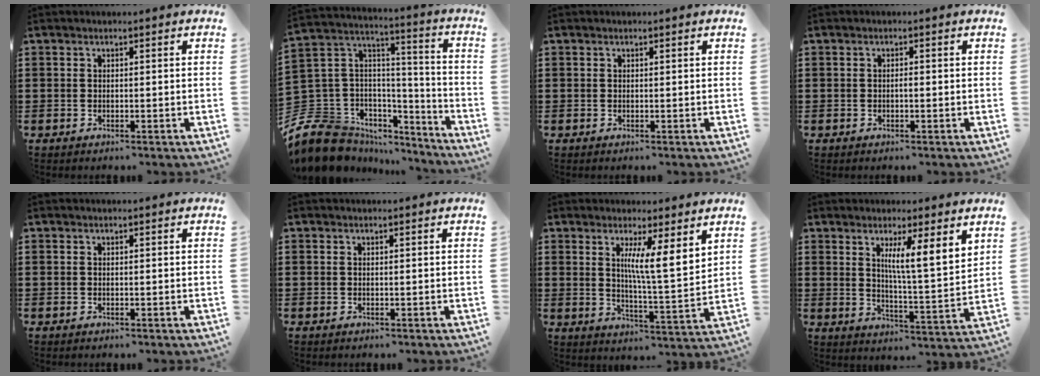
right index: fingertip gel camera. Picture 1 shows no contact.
{"total": 10.9, "force": [-6.9, 7.8, 3.2], "torque": [-0.120, -0.005, -0.136]}
{"total": 0.0}
{"total": 0.8, "force": [-0.3, 0.2, 0.7], "torque": [-0.014, -0.005, -0.005]}
{"total": 0.0}
{"total": 0.0}
{"total": 6.8, "force": [3.5, 0.4, 5.8], "torque": [-0.106, -0.020, 0.054]}
{"total": 6.2, "force": [3.5, 0.2, 5.1], "torque": [-0.093, -0.019, 0.053]}